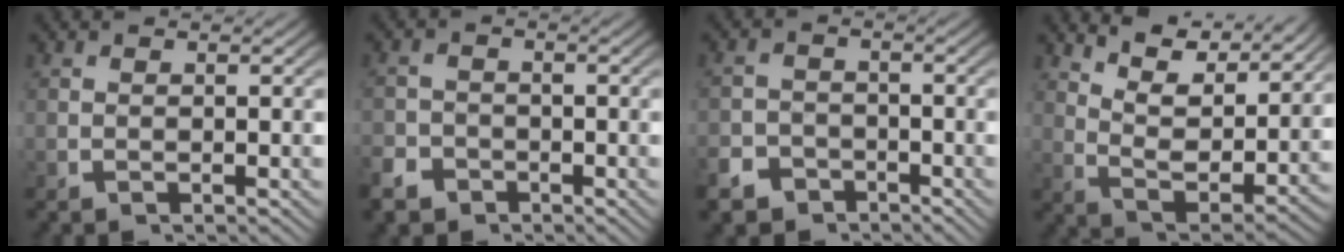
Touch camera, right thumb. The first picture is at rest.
{"total": 3.6, "force": [-2.8, 2.2, 0.3], "torque": [-0.002, -0.018, -0.047]}
{"total": 5.4, "force": [-4.3, 3.2, 0.6], "torque": [0.007, -0.020, -0.077]}
{"total": 7.7, "force": [4.3, 3.4, 5.4], "torque": [-0.107, -0.014, 0.077]}